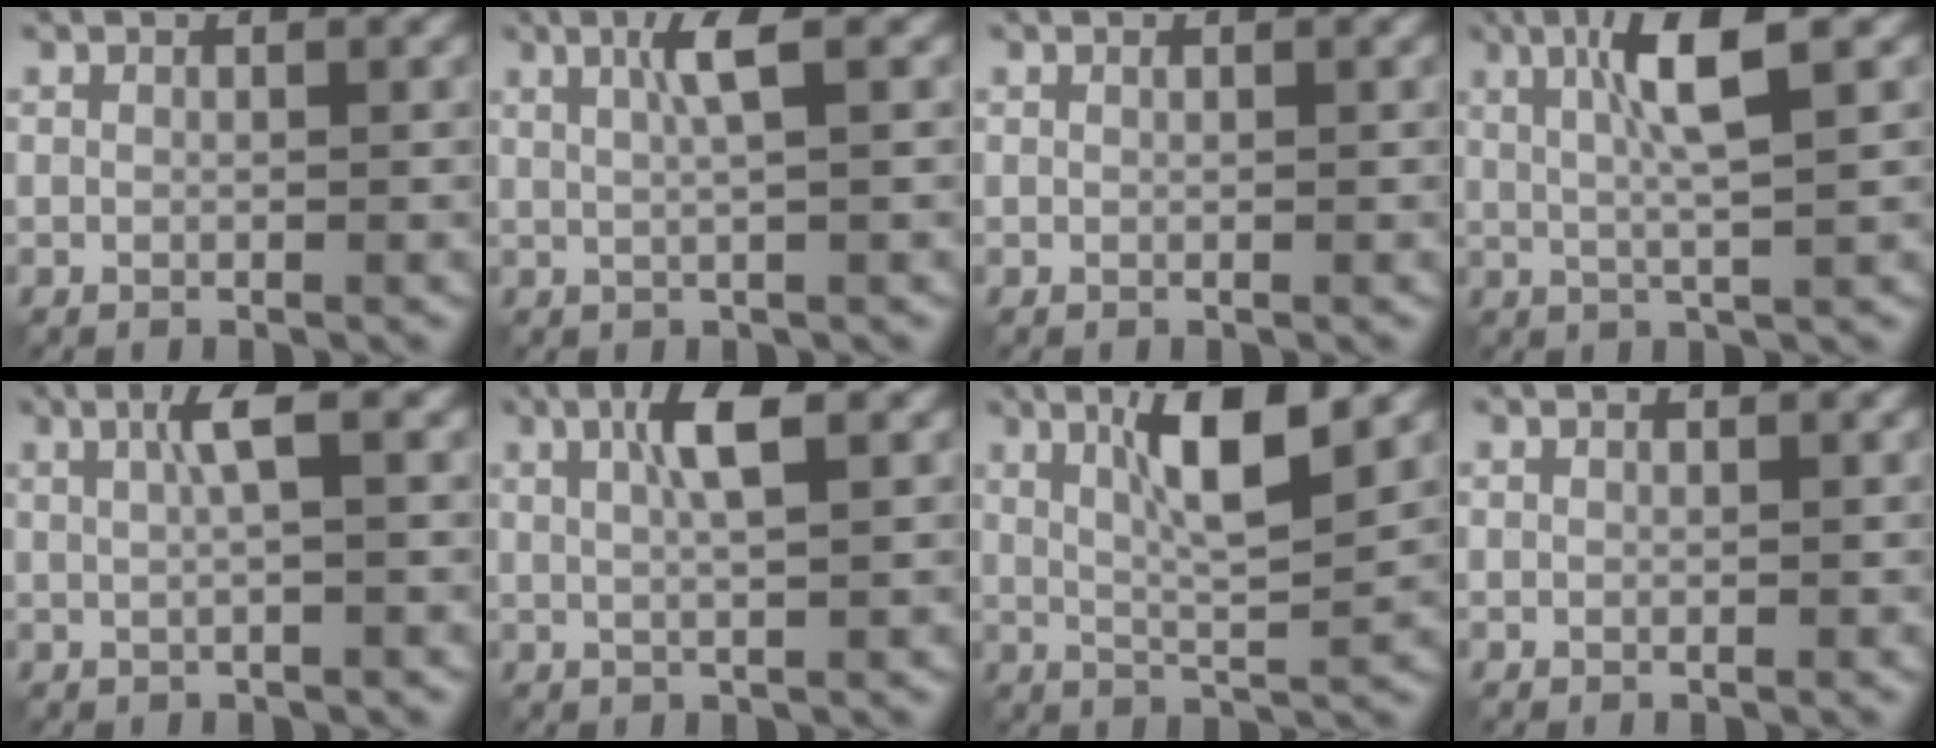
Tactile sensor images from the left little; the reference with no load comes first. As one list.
[{"total": 2.8, "force": [0.5, 0.3, 2.8], "torque": [-0.054, 0.002, 0.012]}, {"total": 0.0}, {"total": 5.8, "force": [1.3, 0.9, 5.6], "torque": [-0.108, 0.006, 0.024]}, {"total": 2.6, "force": [0.1, 0.3, 2.6], "torque": [-0.051, 0.005, 0.005]}, {"total": 4.1, "force": [0.8, 1.0, 3.9], "torque": [-0.076, 0.005, 0.014]}, {"total": 6.6, "force": [2.1, 1.4, 6.1], "torque": [-0.102, 0.002, 0.038]}, {"total": 0.0}]